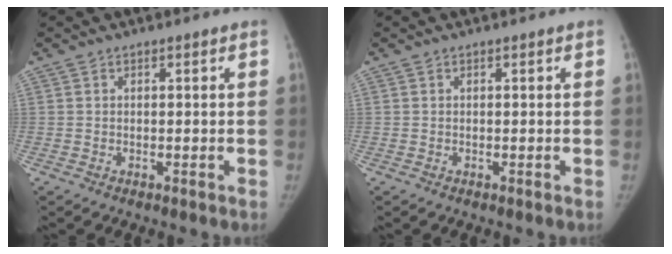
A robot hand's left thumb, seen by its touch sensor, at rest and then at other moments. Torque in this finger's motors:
{"motor_torque": [0.08, 0.01, 0.25, -0.24, 0.03]}